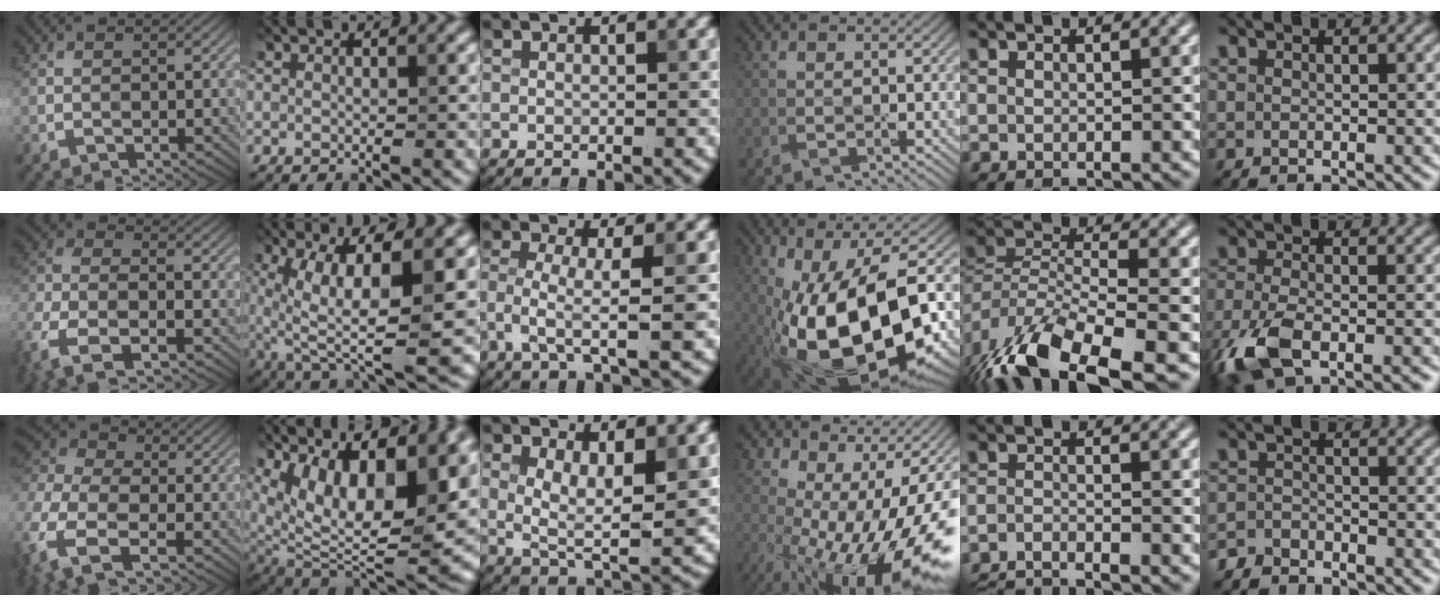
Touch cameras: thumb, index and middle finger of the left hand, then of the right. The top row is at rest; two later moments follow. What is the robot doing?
{"motion": "wipe", "object": "glasses"}